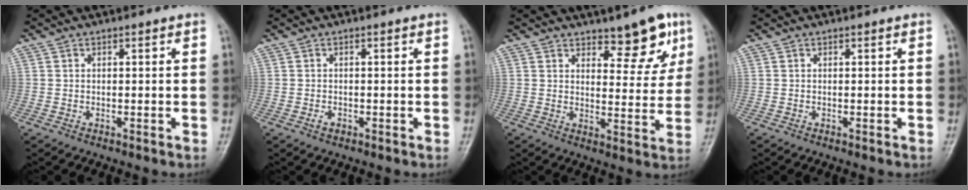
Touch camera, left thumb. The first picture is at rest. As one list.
[{"total": 1.1, "force": [-0.6, 0.8, 0.6], "torque": [-0.010, 0.004, -0.010]}, {"total": 8.5, "force": [5.5, 3.4, 5.4], "torque": [-0.041, -0.037, 0.077]}, {"total": 0.0}]